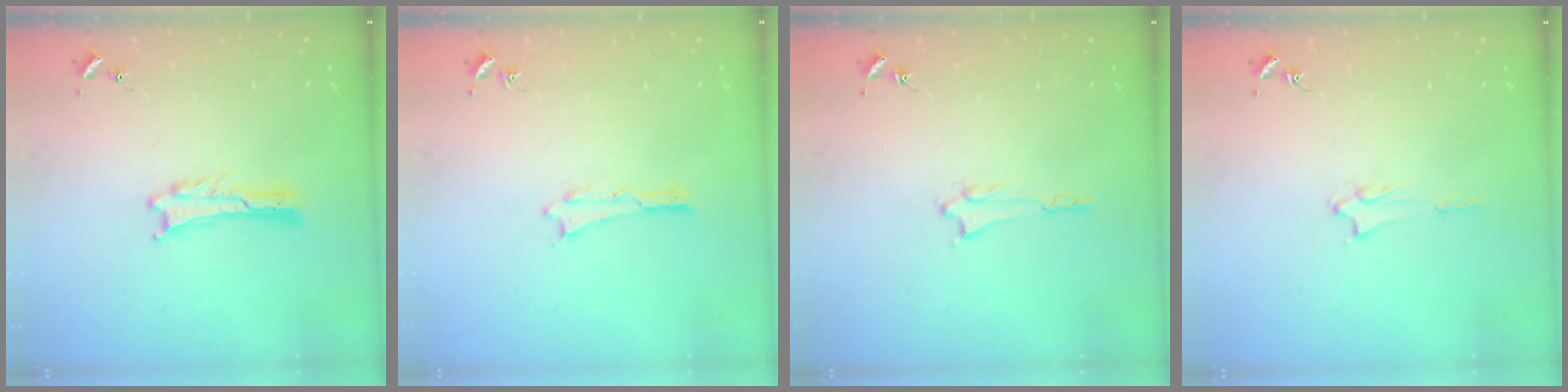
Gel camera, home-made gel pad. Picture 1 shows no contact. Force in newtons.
{"total": 0.0}
{"total": 1.2, "press": 1.2, "slide": 0.1}
{"total": 1.3, "press": 1.3, "slide": 0.2}